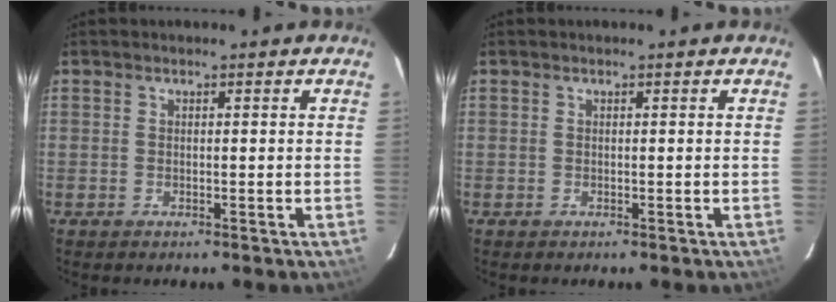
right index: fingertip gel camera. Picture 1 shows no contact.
{"total": 0.0}